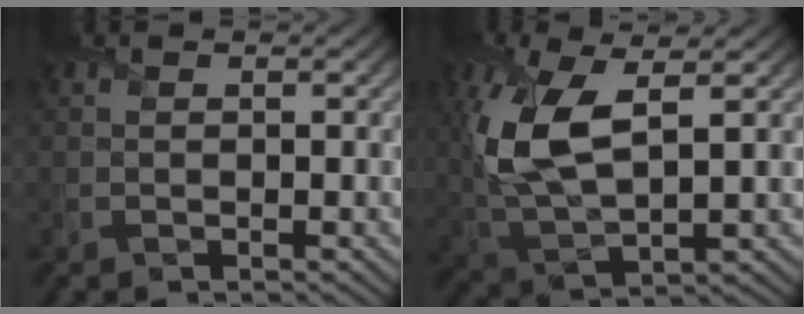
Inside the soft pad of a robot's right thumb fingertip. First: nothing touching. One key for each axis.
{"total": 11.0, "fx": 2.6, "fy": 4.9, "fz": 9.5, "tx": -0.233, "ty": -0.001, "tz": 0.050}